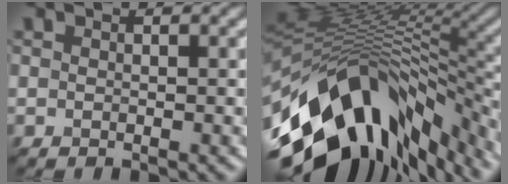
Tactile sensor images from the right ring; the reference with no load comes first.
{"total": 15.2, "force": [-5.0, 8.3, 11.7], "torque": [-0.205, -0.002, -0.082]}